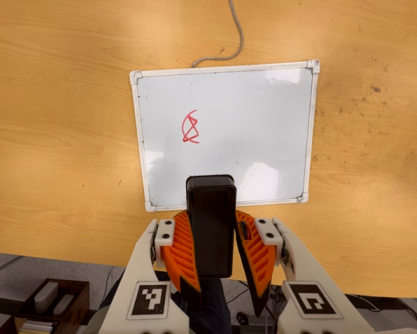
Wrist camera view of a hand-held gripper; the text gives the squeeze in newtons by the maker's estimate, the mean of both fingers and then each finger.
{"total": 9.8, "left": 8.8, "right": 10.7}